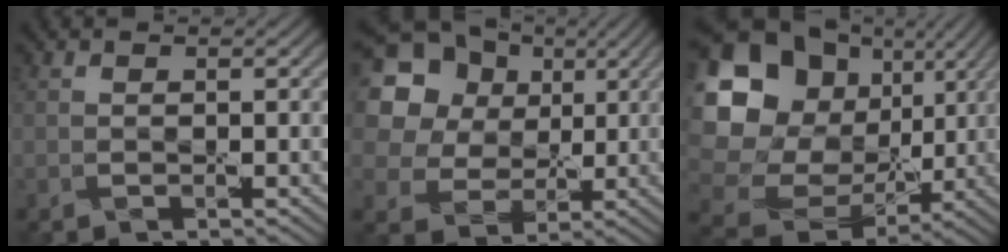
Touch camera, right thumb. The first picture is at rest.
{"total": 20.8, "force": [9.6, 16.8, 7.5], "torque": [-0.242, 0.033, 0.190]}
{"total": 20.3, "force": [5.0, 17.2, 9.6], "torque": [-0.271, 0.014, 0.109]}